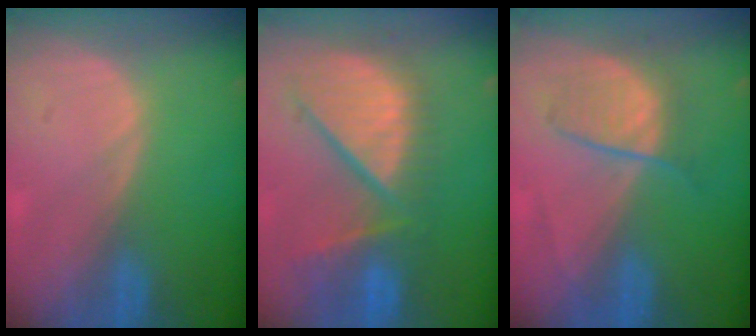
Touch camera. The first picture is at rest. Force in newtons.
{"total": 11.7, "press": 10.3, "slide": 5.5}
{"total": 4.9, "press": 4.9, "slide": 0.5}